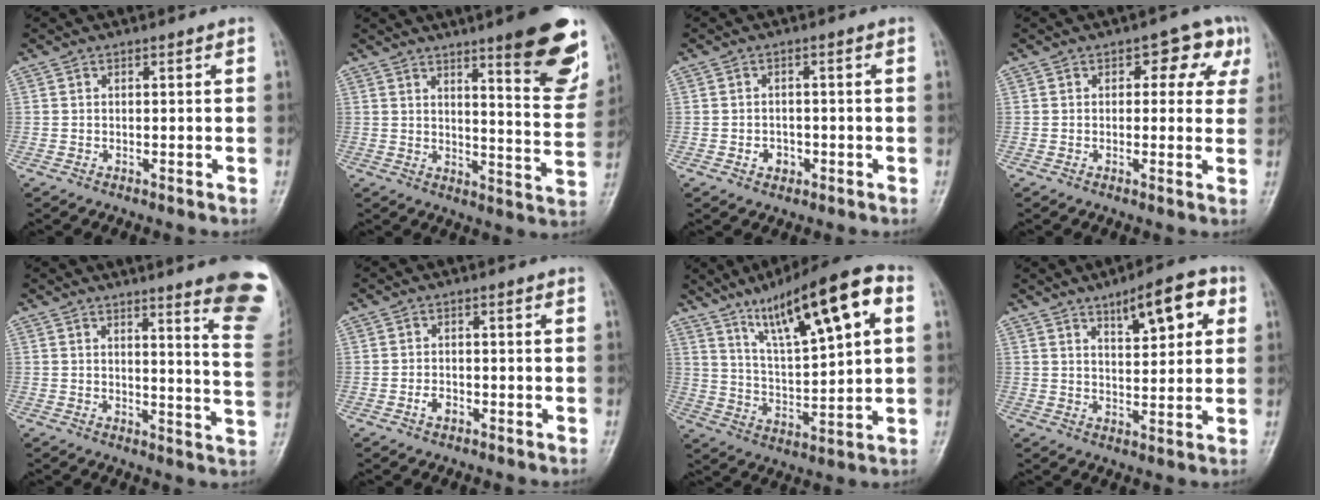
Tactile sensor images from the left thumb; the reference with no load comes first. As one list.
[{"total": 10.1, "force": [5.9, 2.1, 8.0], "torque": [-0.077, -0.030, 0.072]}, {"total": 2.5, "force": [-1.1, 2.0, 1.0], "torque": [-0.003, 0.009, -0.014]}, {"total": 6.5, "force": [2.2, 4.2, 4.5], "torque": [-0.003, 0.000, 0.014]}, {"total": 14.5, "force": [10.4, 1.1, 10.0], "torque": [-0.095, -0.081, 0.108]}, {"total": 2.1, "force": [-1.2, 1.3, 1.1], "torque": [-0.019, 0.009, -0.020]}, {"total": 18.6, "force": [8.5, 4.6, 15.9], "torque": [-0.236, -0.010, 0.145]}, {"total": 9.5, "force": [4.5, 3.5, 7.7], "torque": [-0.085, -0.015, 0.062]}]